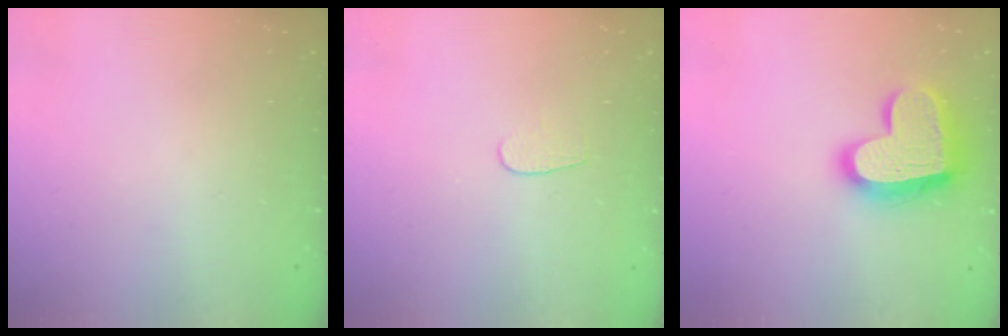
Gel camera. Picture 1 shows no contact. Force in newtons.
{"total": 3.6, "press": 3.6, "slide": 0.3}
{"total": 18.2, "press": 18.1, "slide": 1.4}